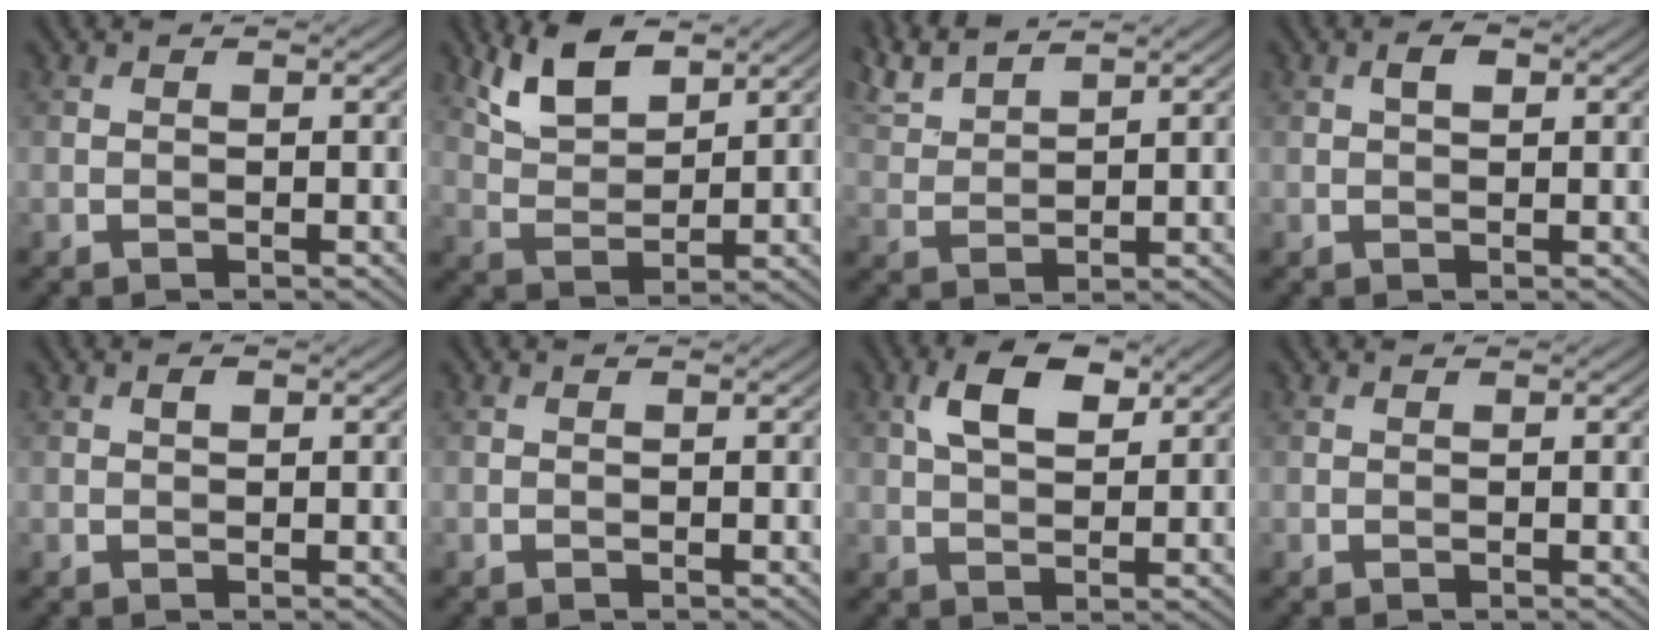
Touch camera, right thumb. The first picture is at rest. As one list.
[{"total": 6.8, "force": [4.7, 2.7, 4.0], "torque": [-0.094, 0.001, 0.099]}, {"total": 5.2, "force": [4.6, 0.9, 2.3], "torque": [-0.065, 0.012, 0.099]}, {"total": 1.6, "force": [0.5, 0.8, 1.2], "torque": [-0.022, 0.004, 0.008]}, {"total": 0.7, "force": [0.3, 0.3, 0.5], "torque": [-0.010, 0.001, 0.004]}, {"total": 0.0}, {"total": 5.7, "force": [2.6, 2.8, 4.3], "torque": [-0.087, 0.005, 0.046]}, {"total": 0.0}]